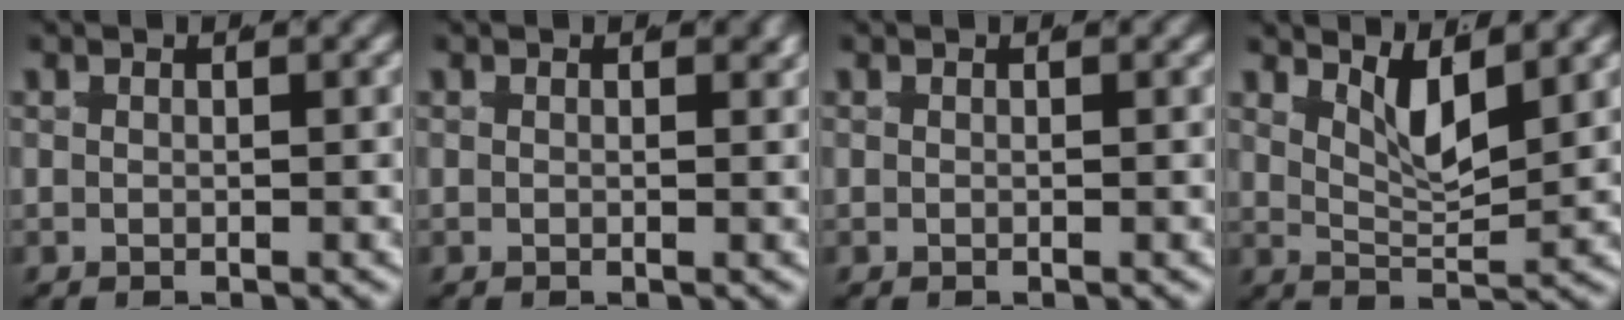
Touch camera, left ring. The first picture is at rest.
{"total": 0.5, "force": [0.3, 0.2, 0.4], "torque": [-0.001, -0.004, 0.005]}
{"total": 0.0}
{"total": 4.6, "force": [2.3, 2.2, 3.3], "torque": [-0.058, -0.012, 0.034]}